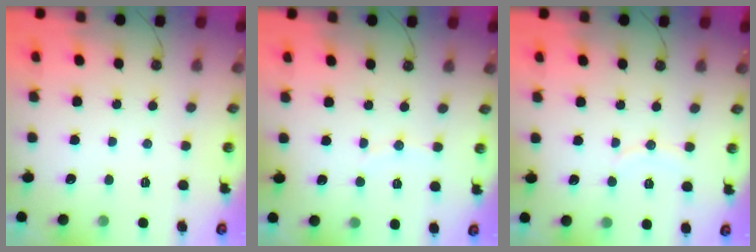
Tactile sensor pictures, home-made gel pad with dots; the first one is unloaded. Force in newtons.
{"total": 4.0, "press": 3.6, "slide": 1.7}
{"total": 5.4, "press": 5.4, "slide": 0.6}